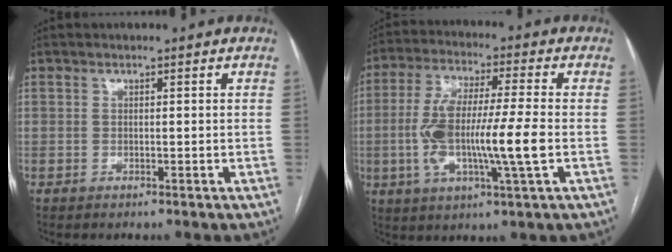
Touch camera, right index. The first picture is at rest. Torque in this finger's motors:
{"motor_torque": [2.06, -0.08, 1.05, 0.21]}